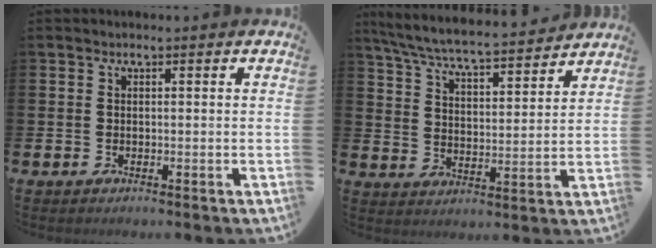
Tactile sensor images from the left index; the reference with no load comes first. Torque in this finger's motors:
{"motor_torque": [1.07, -1.07, 0.87, 0.21]}